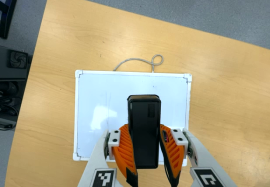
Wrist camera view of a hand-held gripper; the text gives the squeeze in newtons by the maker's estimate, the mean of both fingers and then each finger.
{"total": 10.2, "left": 8.2, "right": 12.3}